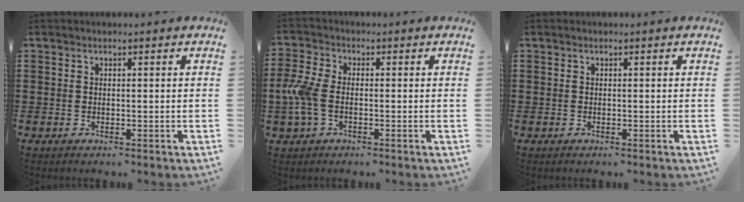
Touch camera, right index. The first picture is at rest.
{"total": 5.6, "force": [-1.2, 3.0, 4.6], "torque": [-0.132, -0.008, -0.035]}
{"total": 0.0}